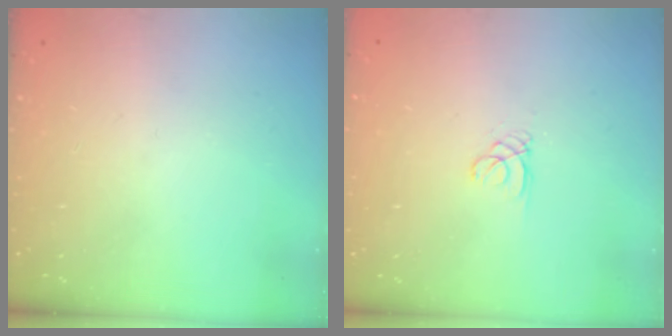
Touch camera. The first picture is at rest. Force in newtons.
{"total": 0.6, "press": 0.6, "slide": 0.1}